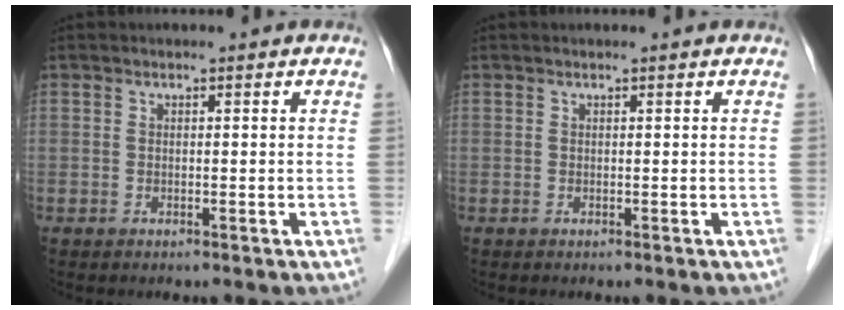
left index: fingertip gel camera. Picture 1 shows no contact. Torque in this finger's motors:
{"motor_torque": [0.12, 0.01, -0.01, -0.01]}